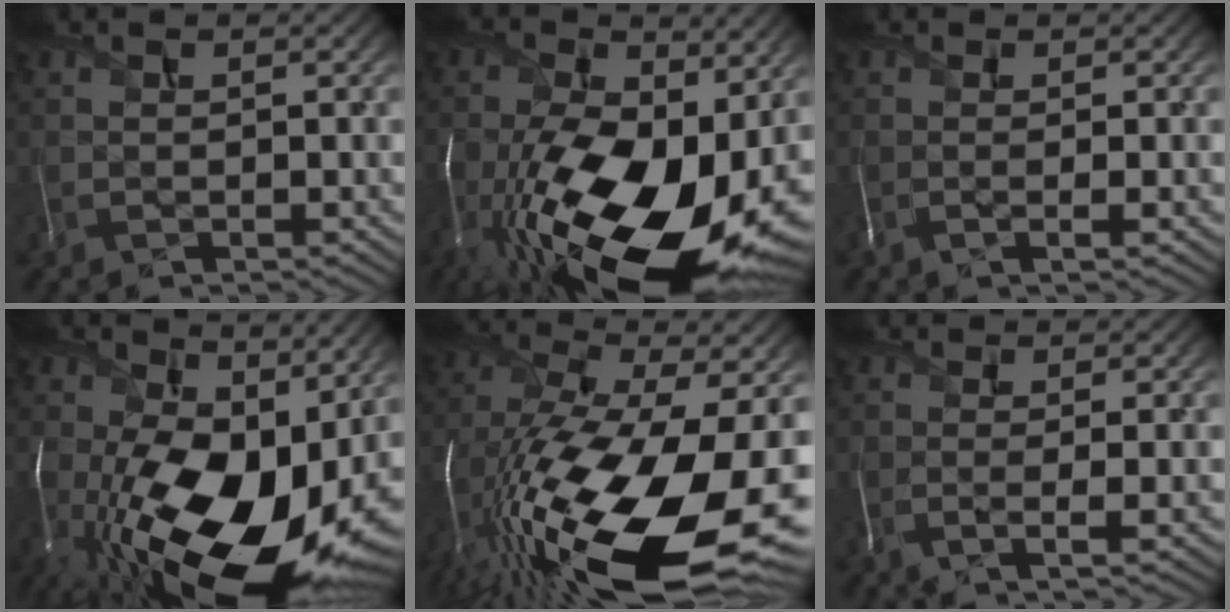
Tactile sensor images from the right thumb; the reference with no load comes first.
{"total": 20.2, "force": [-5.6, 11.2, 15.9], "torque": [-0.312, -0.050, -0.074]}
{"total": 1.8, "force": [-0.4, 0.4, 1.8], "torque": [-0.032, -0.002, -0.011]}
{"total": 19.7, "force": [-2.8, 12.2, 15.3], "torque": [-0.291, -0.044, -0.028]}
{"total": 20.7, "force": [-7.2, 8.9, 17.2], "torque": [-0.377, -0.061, -0.106]}
{"total": 3.0, "force": [-0.6, 0.7, 2.9], "torque": [-0.050, -0.004, -0.013]}